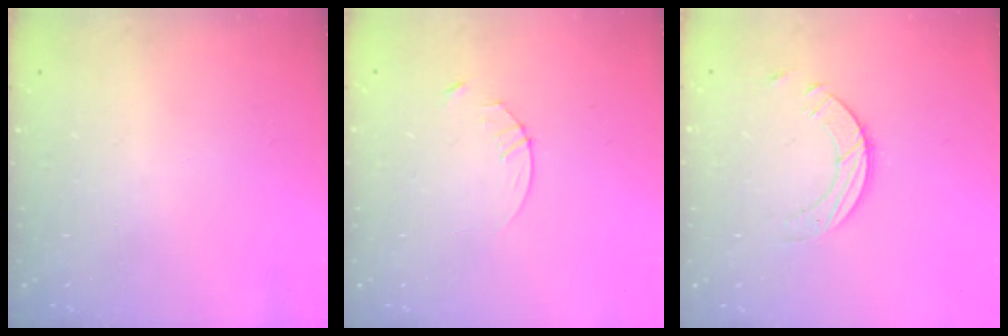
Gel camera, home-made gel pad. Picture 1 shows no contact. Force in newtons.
{"total": 2.9, "press": 2.9, "slide": 0.4}
{"total": 3.4, "press": 3.4, "slide": 0.3}